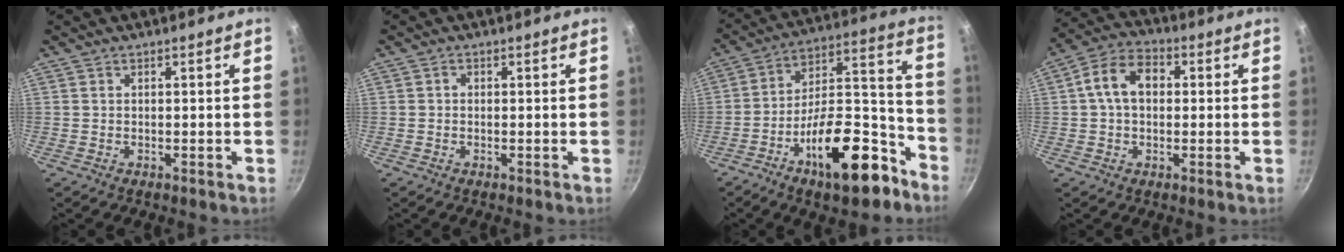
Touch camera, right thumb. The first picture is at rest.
{"total": 0.7, "force": [0.0, 0.6, 0.3], "torque": [-0.003, 0.004, -0.001]}
{"total": 21.7, "force": [-12.1, 9.0, 15.7], "torque": [-0.190, 0.101, -0.189]}
{"total": 9.5, "force": [1.2, 6.7, 6.7], "torque": [-0.096, 0.025, 0.005]}